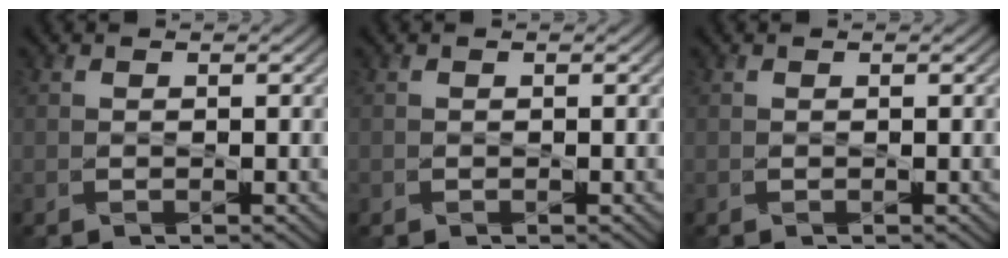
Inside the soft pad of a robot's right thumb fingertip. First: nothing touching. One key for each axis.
{"total": 0.0}
{"total": 0.0}